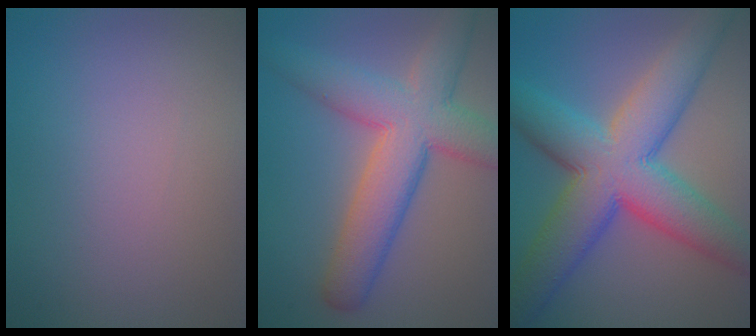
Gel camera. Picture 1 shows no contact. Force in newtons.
{"total": 8.7, "press": 8.7, "slide": 0.3}
{"total": 11.6, "press": 11.6, "slide": 0.2}